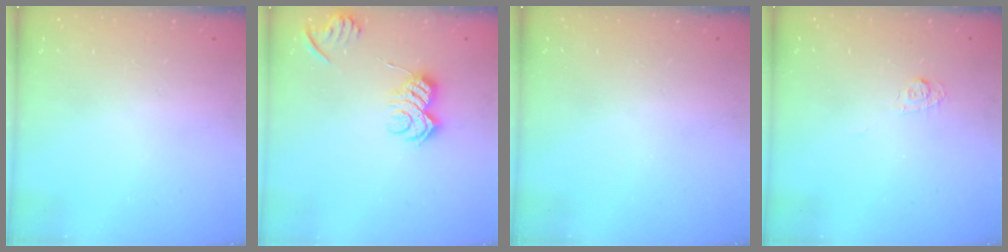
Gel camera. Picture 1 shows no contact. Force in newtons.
{"total": 10.7, "press": 10.7, "slide": 0.3}
{"total": 0.0}
{"total": 4.3, "press": 4.2, "slide": 0.6}